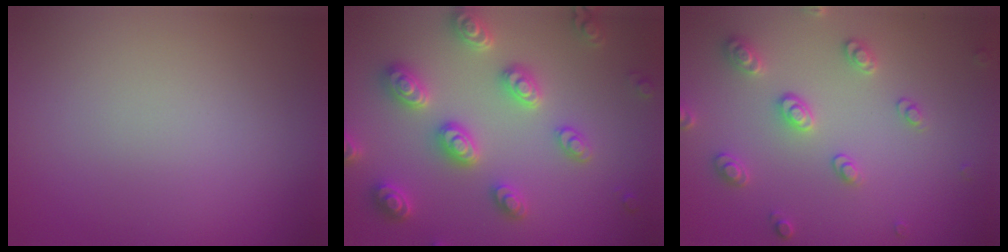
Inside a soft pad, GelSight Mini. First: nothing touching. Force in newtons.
{"total": 5.3, "press": 5.1, "slide": 1.2}
{"total": 3.0, "press": 2.9, "slide": 0.6}